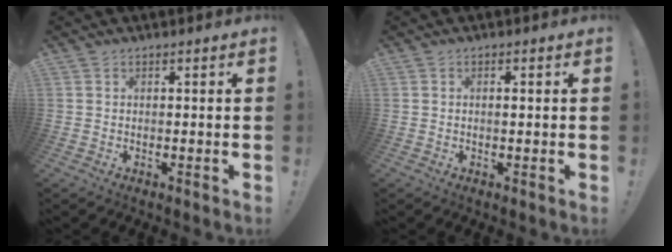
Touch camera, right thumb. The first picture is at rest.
{"total": 0.9, "force": [0.2, 0.0, 0.8], "torque": [-0.003, -0.005, -0.001]}